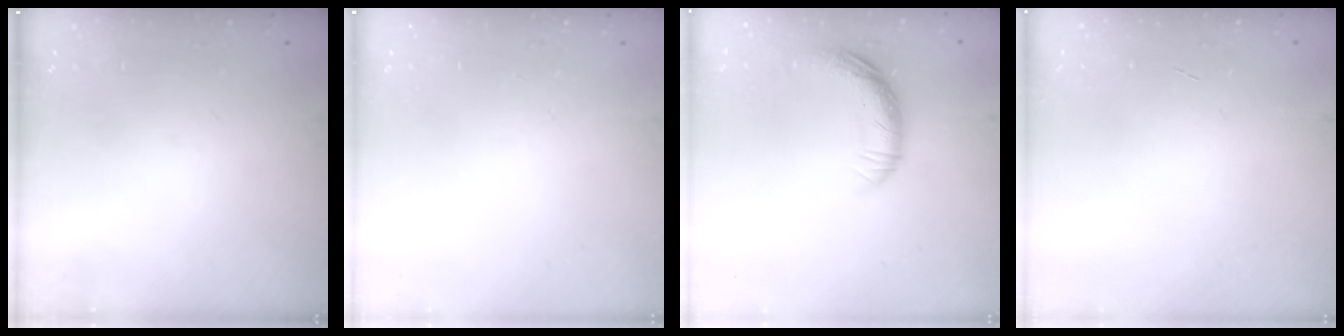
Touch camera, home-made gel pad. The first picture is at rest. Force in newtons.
{"total": 0.0}
{"total": 10.8, "press": 10.8, "slide": 1.0}
{"total": 0.0}